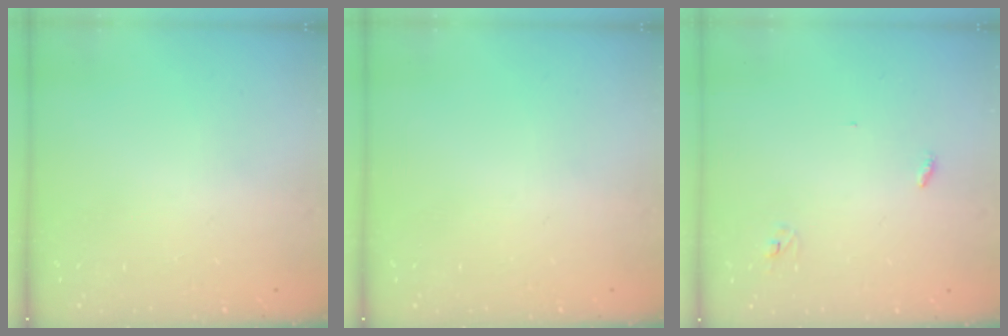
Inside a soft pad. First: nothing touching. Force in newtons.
{"total": 0.0}
{"total": 2.8, "press": 2.8, "slide": 0.2}